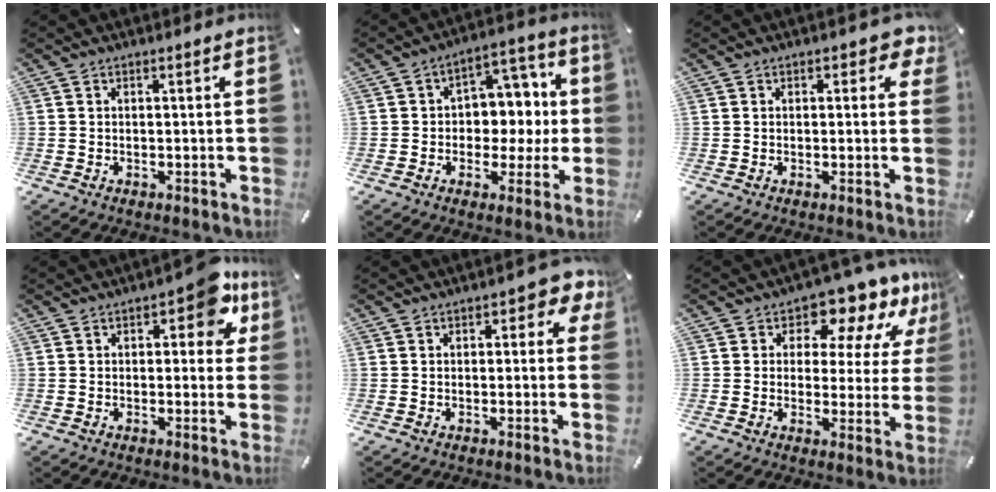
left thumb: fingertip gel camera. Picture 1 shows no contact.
{"total": 9.5, "force": [-0.4, 8.2, 4.7], "torque": [-0.054, 0.003, -0.004]}
{"total": 2.9, "force": [1.2, 2.0, 1.8], "torque": [-0.014, 0.001, 0.015]}
{"total": 9.3, "force": [4.1, 4.8, 6.8], "torque": [-0.076, -0.016, 0.063]}
{"total": 3.7, "force": [1.0, 2.4, 2.7], "torque": [-0.031, 0.003, 0.012]}
{"total": 12.4, "force": [9.0, 5.9, 6.2], "torque": [-0.096, -0.066, 0.153]}